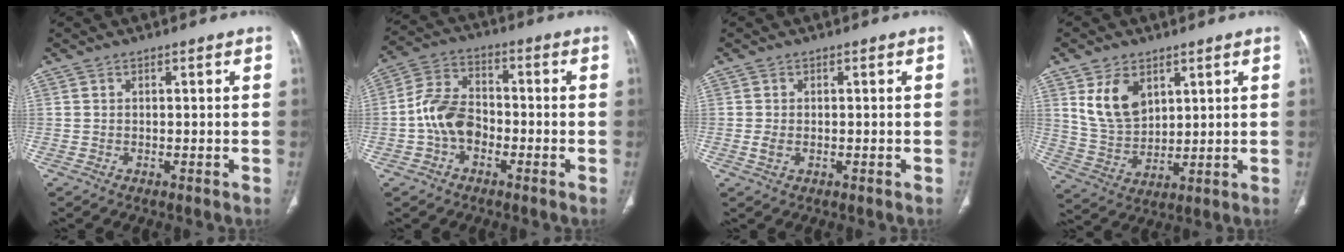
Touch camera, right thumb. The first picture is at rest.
{"total": 9.2, "force": [-2.4, 6.4, 6.1], "torque": [-0.110, 0.036, -0.055]}
{"total": 1.8, "force": [-0.3, 1.2, 1.4], "torque": [-0.034, 0.001, -0.006]}
{"total": 9.9, "force": [4.6, 6.4, 6.0], "torque": [-0.094, -0.023, 0.102]}